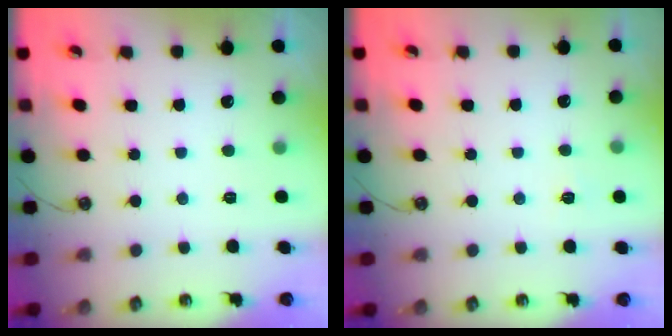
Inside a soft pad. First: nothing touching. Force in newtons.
{"total": 2.7, "press": 2.6, "slide": 0.3}